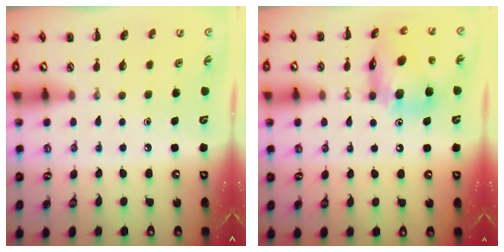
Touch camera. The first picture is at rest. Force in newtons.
{"total": 13.9, "press": 13.3, "slide": 3.9}